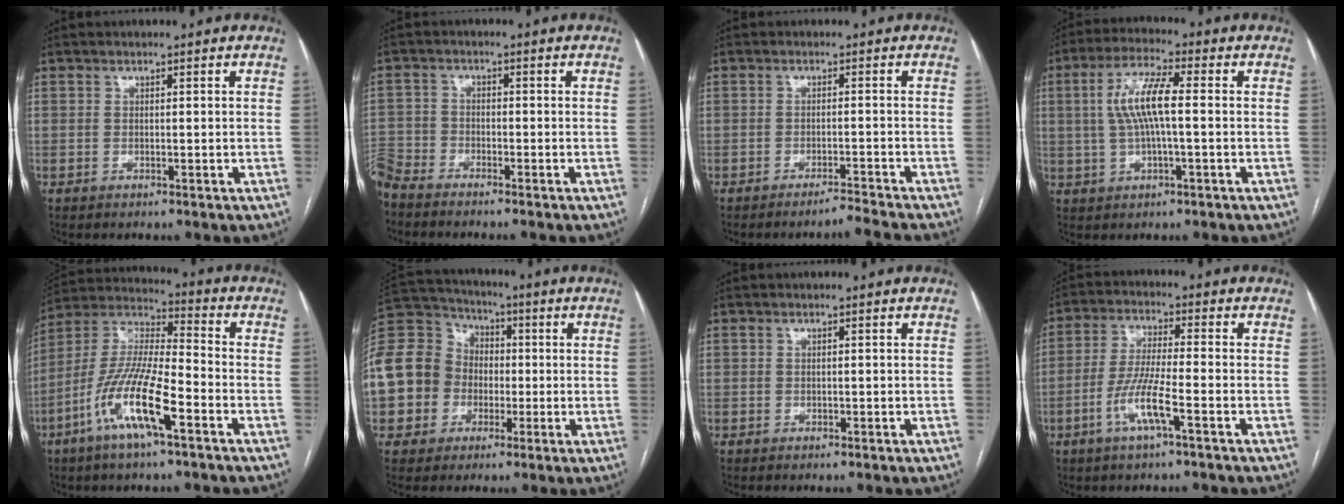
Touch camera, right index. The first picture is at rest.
{"total": 7.1, "force": [-6.6, 2.0, 1.6], "torque": [-0.036, -0.004, -0.129]}
{"total": 3.2, "force": [-3.0, -1.2, 0.2], "torque": [-0.004, -0.014, -0.048]}
{"total": 8.4, "force": [0.6, 1.7, 8.2], "torque": [-0.169, 0.016, 0.011]}
{"total": 14.5, "force": [-6.7, 2.4, 12.7], "torque": [-0.263, -0.005, -0.128]}
{"total": 16.3, "force": [-2.8, 14.6, 6.7], "torque": [-0.191, 0.049, -0.040]}
{"total": 0.0}
{"total": 7.8, "force": [-3.5, 0.4, 6.9], "torque": [-0.143, -0.002, -0.069]}